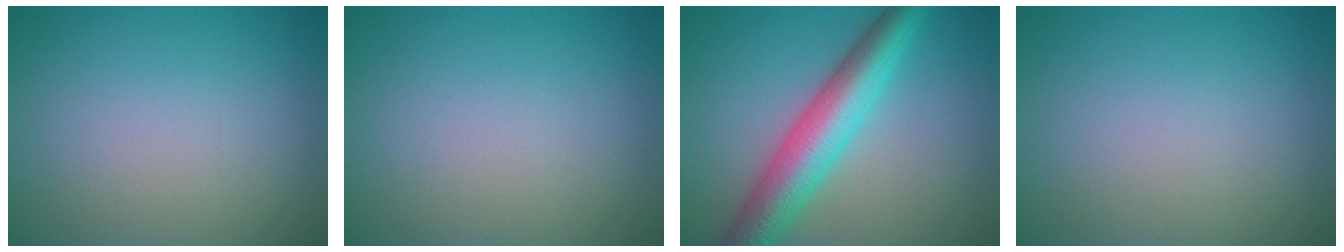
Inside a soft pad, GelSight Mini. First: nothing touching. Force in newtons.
{"total": 0.0}
{"total": 7.1, "press": 7.1, "slide": 0.1}
{"total": 0.0}